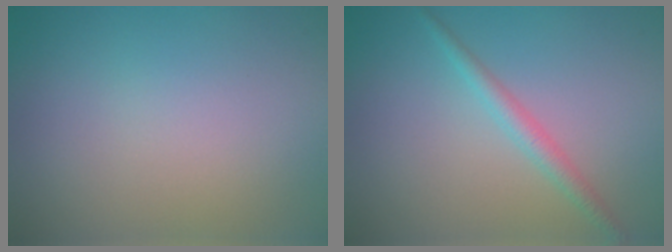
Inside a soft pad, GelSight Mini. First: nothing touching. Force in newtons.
{"total": 1.8, "press": 1.8, "slide": 0.1}